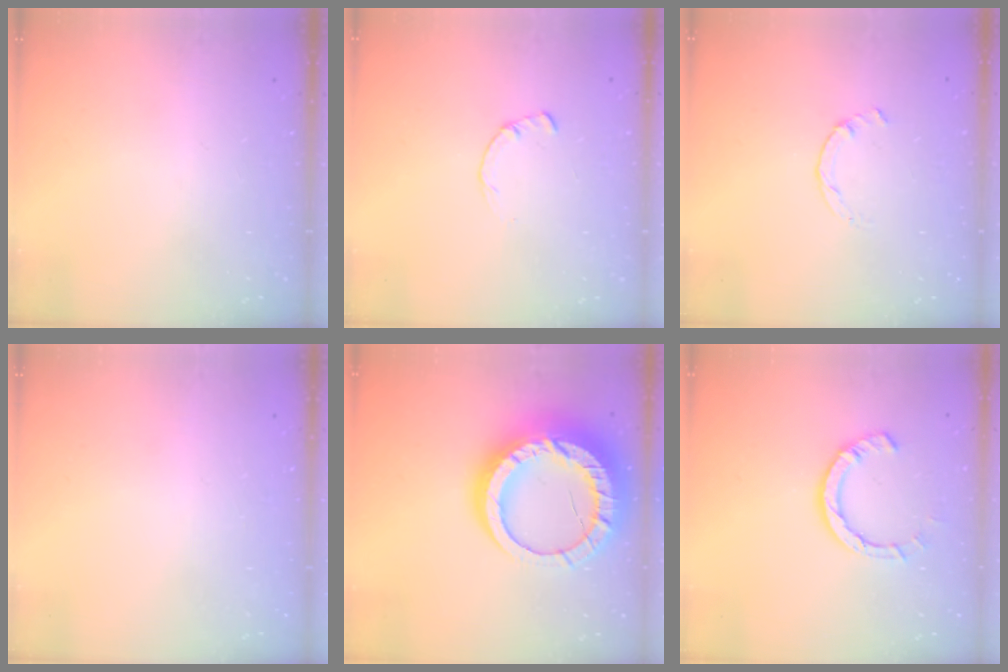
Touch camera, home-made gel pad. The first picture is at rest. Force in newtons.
{"total": 1.7, "press": 1.7, "slide": 0.2}
{"total": 0.0}
{"total": 2.6, "press": 2.6, "slide": 0.2}
{"total": 23.7, "press": 23.7, "slide": 2.1}
{"total": 7.8, "press": 7.7, "slide": 1.2}